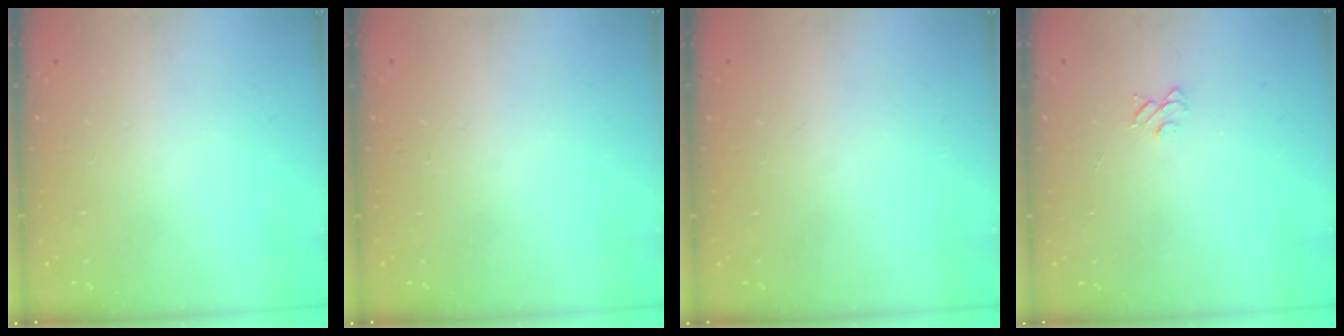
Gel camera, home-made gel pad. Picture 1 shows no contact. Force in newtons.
{"total": 0.0}
{"total": 0.0}
{"total": 4.0, "press": 4.0, "slide": 0.3}